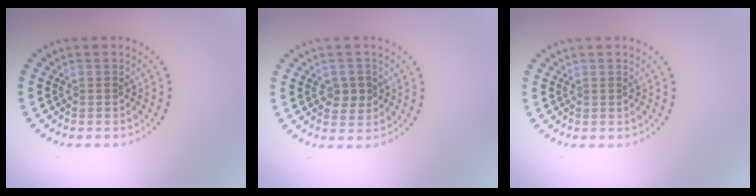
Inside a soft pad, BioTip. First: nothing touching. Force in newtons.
{"total": 2.1, "press": 2.1, "slide": 0.5}
{"total": 0.0}